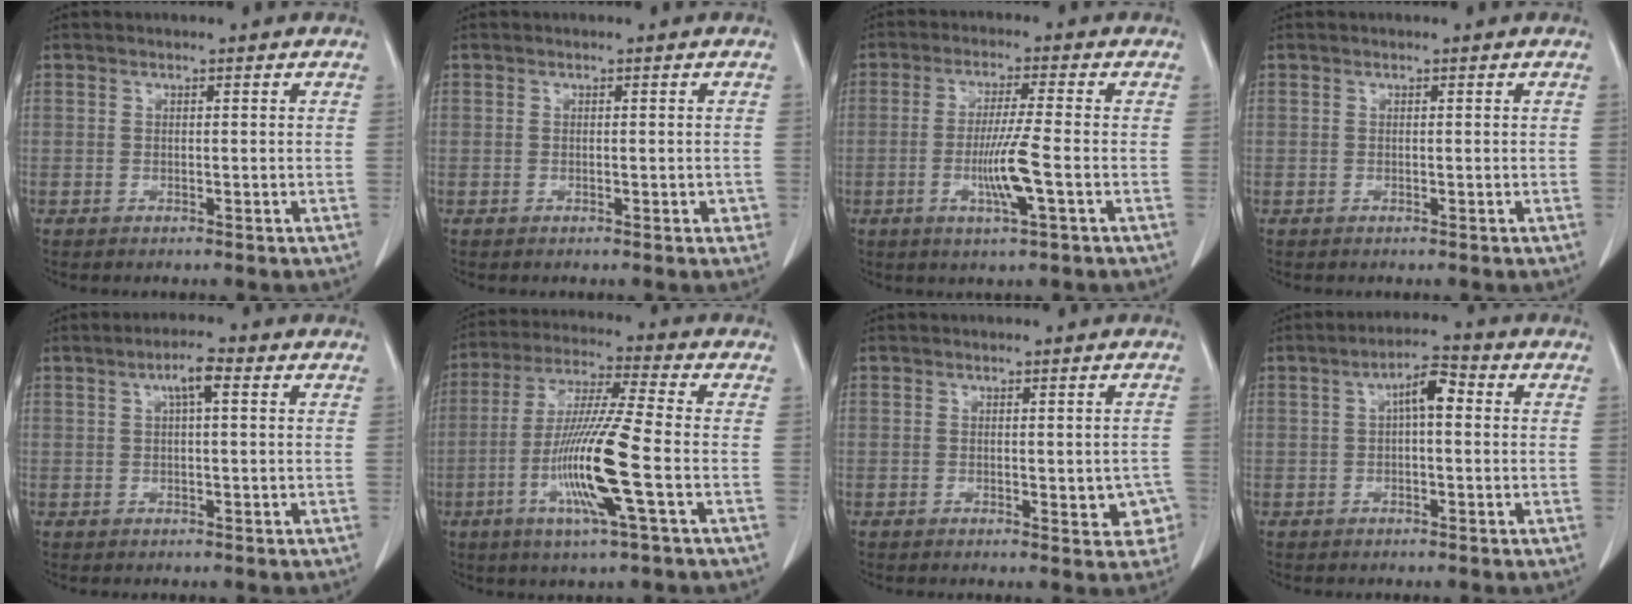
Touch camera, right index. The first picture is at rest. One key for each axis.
{"total": 1.2, "fx": -0.2, "fy": 0.8, "fz": 0.9, "tx": -0.005, "ty": 0.001, "tz": 0.000}
{"total": 7.1, "fx": -1.9, "fy": -0.5, "fz": 6.8, "tx": -0.127, "ty": -0.012, "tz": -0.037}
{"total": 0.0}
{"total": 3.4, "fx": 1.2, "fy": 0.5, "fz": 3.2, "tx": -0.057, "ty": 0.010, "tz": 0.020}
{"total": 13.5, "fx": -3.8, "fy": -0.5, "fz": 12.9, "tx": -0.261, "ty": -0.015, "tz": -0.078}
{"total": 4.1, "fx": -0.9, "fy": 1.8, "fz": 3.6, "tx": -0.024, "ty": 0.003, "tz": -0.007}
{"total": 4.7, "fx": 0.7, "fy": 1.4, "fz": 4.5, "tx": -0.076, "ty": 0.020, "tz": 0.009}